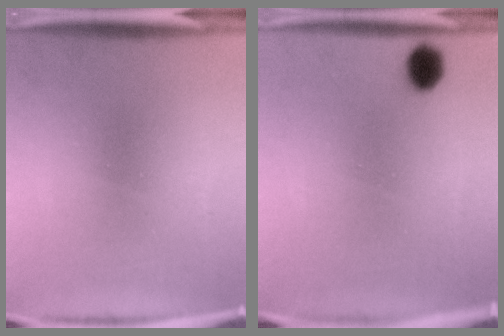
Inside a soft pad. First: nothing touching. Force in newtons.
{"total": 2.3}